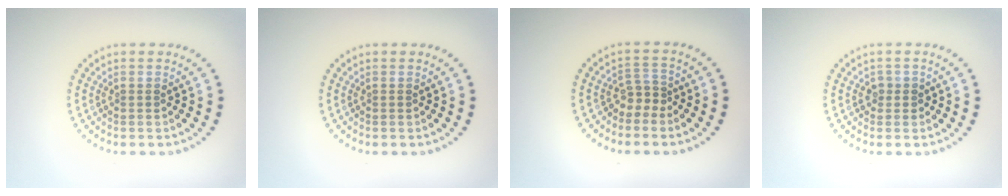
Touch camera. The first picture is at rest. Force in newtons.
{"total": 0.0}
{"total": 1.8, "press": 1.1, "slide": 1.4}
{"total": 1.2, "press": 1.0, "slide": 0.6}